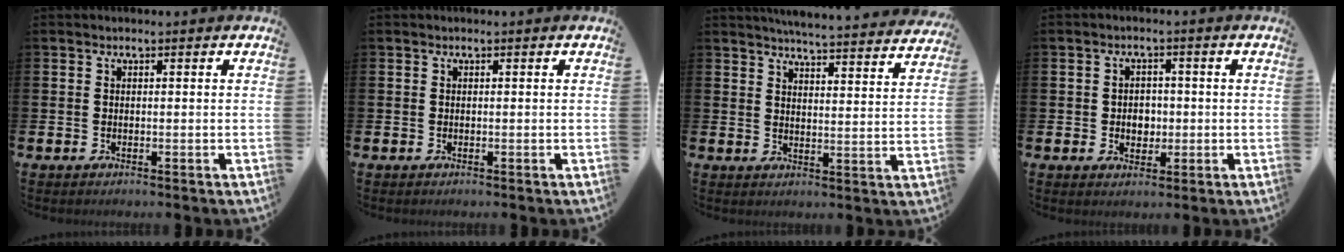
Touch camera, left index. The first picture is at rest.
{"total": 0.0}
{"total": 5.3, "force": [5.3, -0.1, 0.7], "torque": [-0.019, -0.042, 0.090]}
{"total": 2.9, "force": [-0.2, 2.5, 1.5], "torque": [-0.019, 0.003, -0.011]}